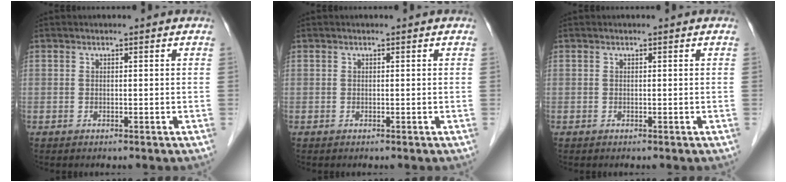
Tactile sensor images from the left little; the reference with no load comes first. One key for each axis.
{"total": 0.0}
{"total": 0.0}